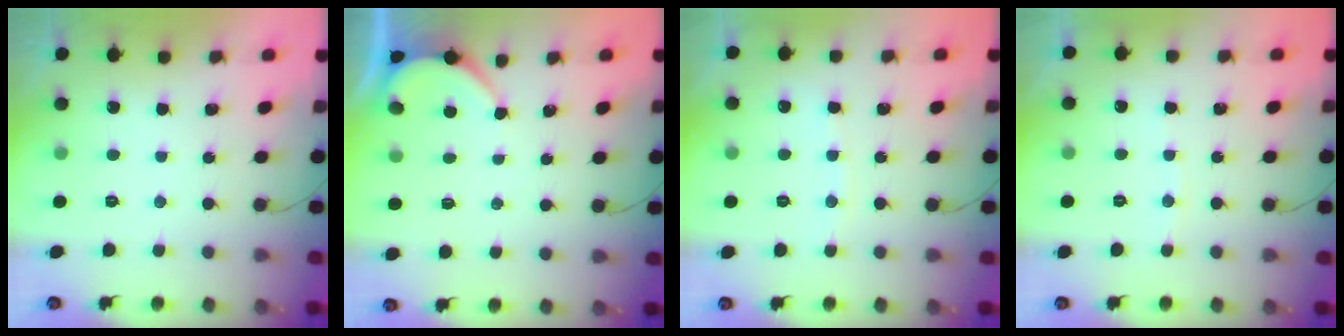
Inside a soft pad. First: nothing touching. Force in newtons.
{"total": 1.7, "press": 1.6, "slide": 0.4}
{"total": 3.0, "press": 3.0, "slide": 0.4}
{"total": 2.6, "press": 2.6, "slide": 0.4}